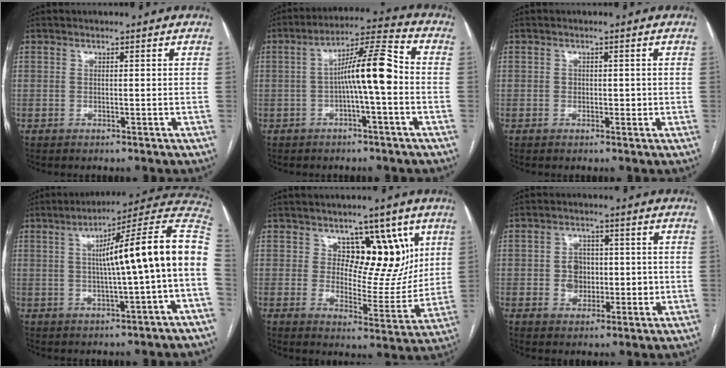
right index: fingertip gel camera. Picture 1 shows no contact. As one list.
[{"total": 9.7, "force": [-1.2, 0.7, 9.6], "torque": [-0.162, 0.028, -0.026]}, {"total": 1.3, "force": [0.0, 1.1, 0.8], "torque": [-0.005, 0.004, 0.001]}, {"total": 16.6, "force": [0.9, -0.5, 16.5], "torque": [-0.230, 0.032, 0.006]}, {"total": 10.8, "force": [4.7, 6.3, 7.4], "torque": [-0.086, 0.005, 0.078]}, {"total": 5.6, "force": [-0.1, 4.6, 3.2], "torque": [-0.046, 0.017, 0.006]}]